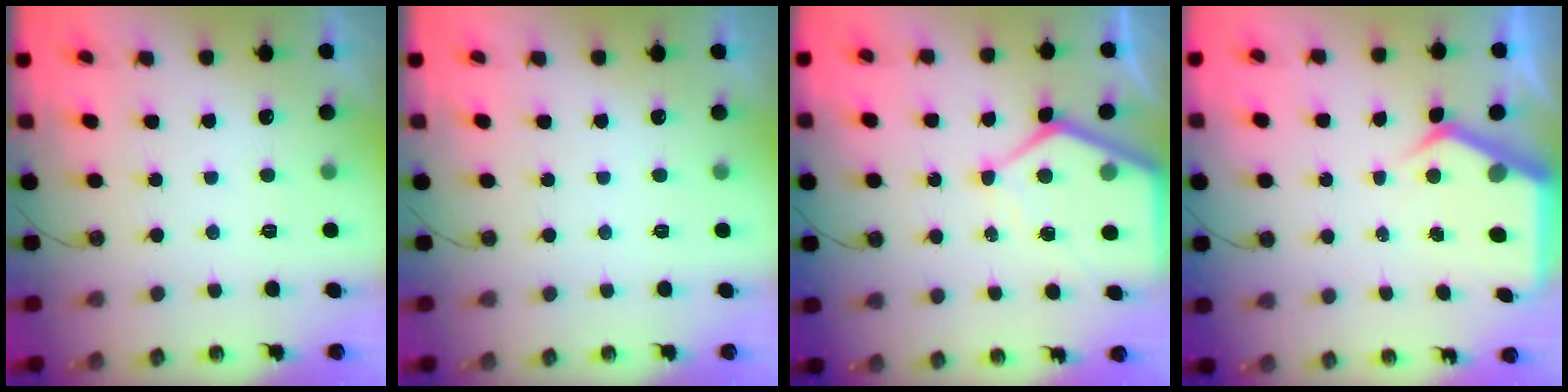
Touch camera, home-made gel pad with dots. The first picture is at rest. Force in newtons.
{"total": 0.0}
{"total": 10.2, "press": 10.2, "slide": 0.9}
{"total": 6.1, "press": 6.1, "slide": 0.5}